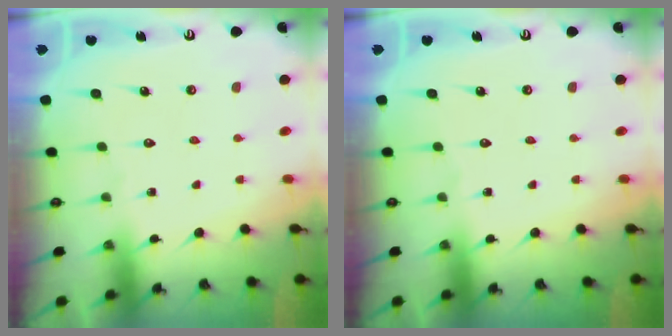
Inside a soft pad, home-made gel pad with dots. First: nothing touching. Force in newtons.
{"total": 0.0}